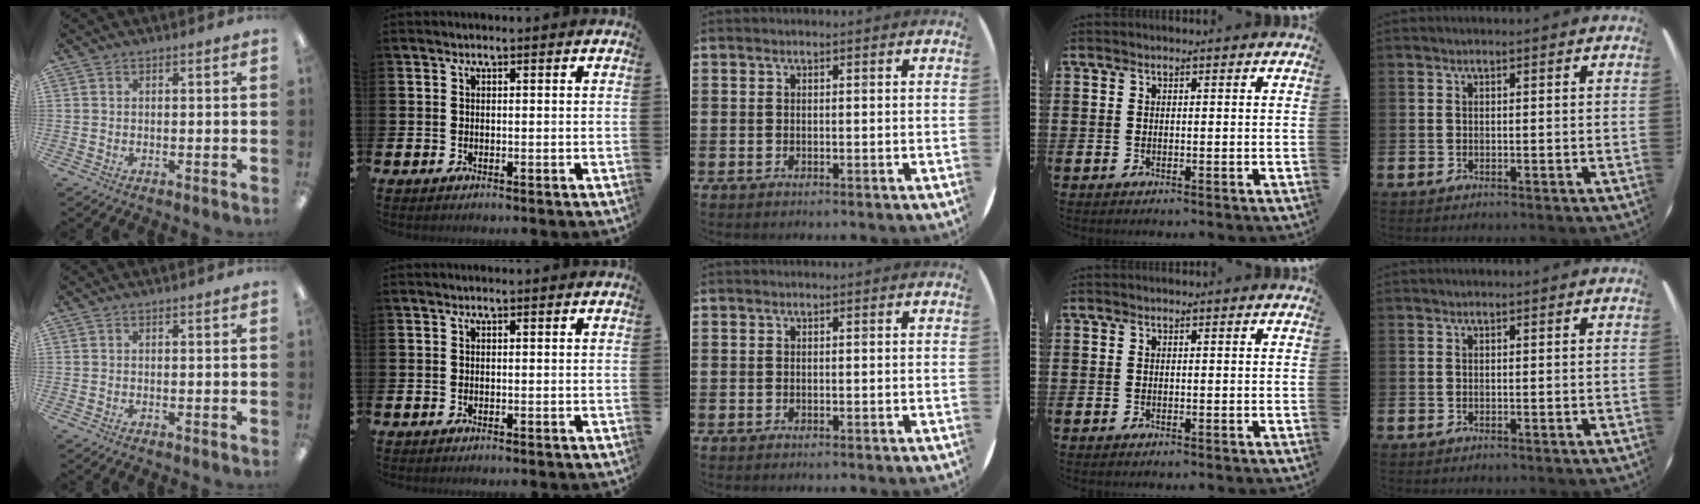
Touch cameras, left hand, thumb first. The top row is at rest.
{}